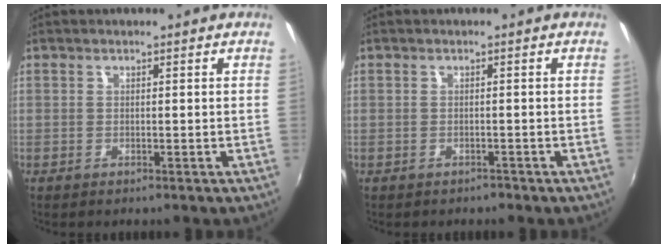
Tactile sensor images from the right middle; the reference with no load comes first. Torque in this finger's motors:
{"motor_torque": [0.13, -0.15, -0.02, -0.01]}